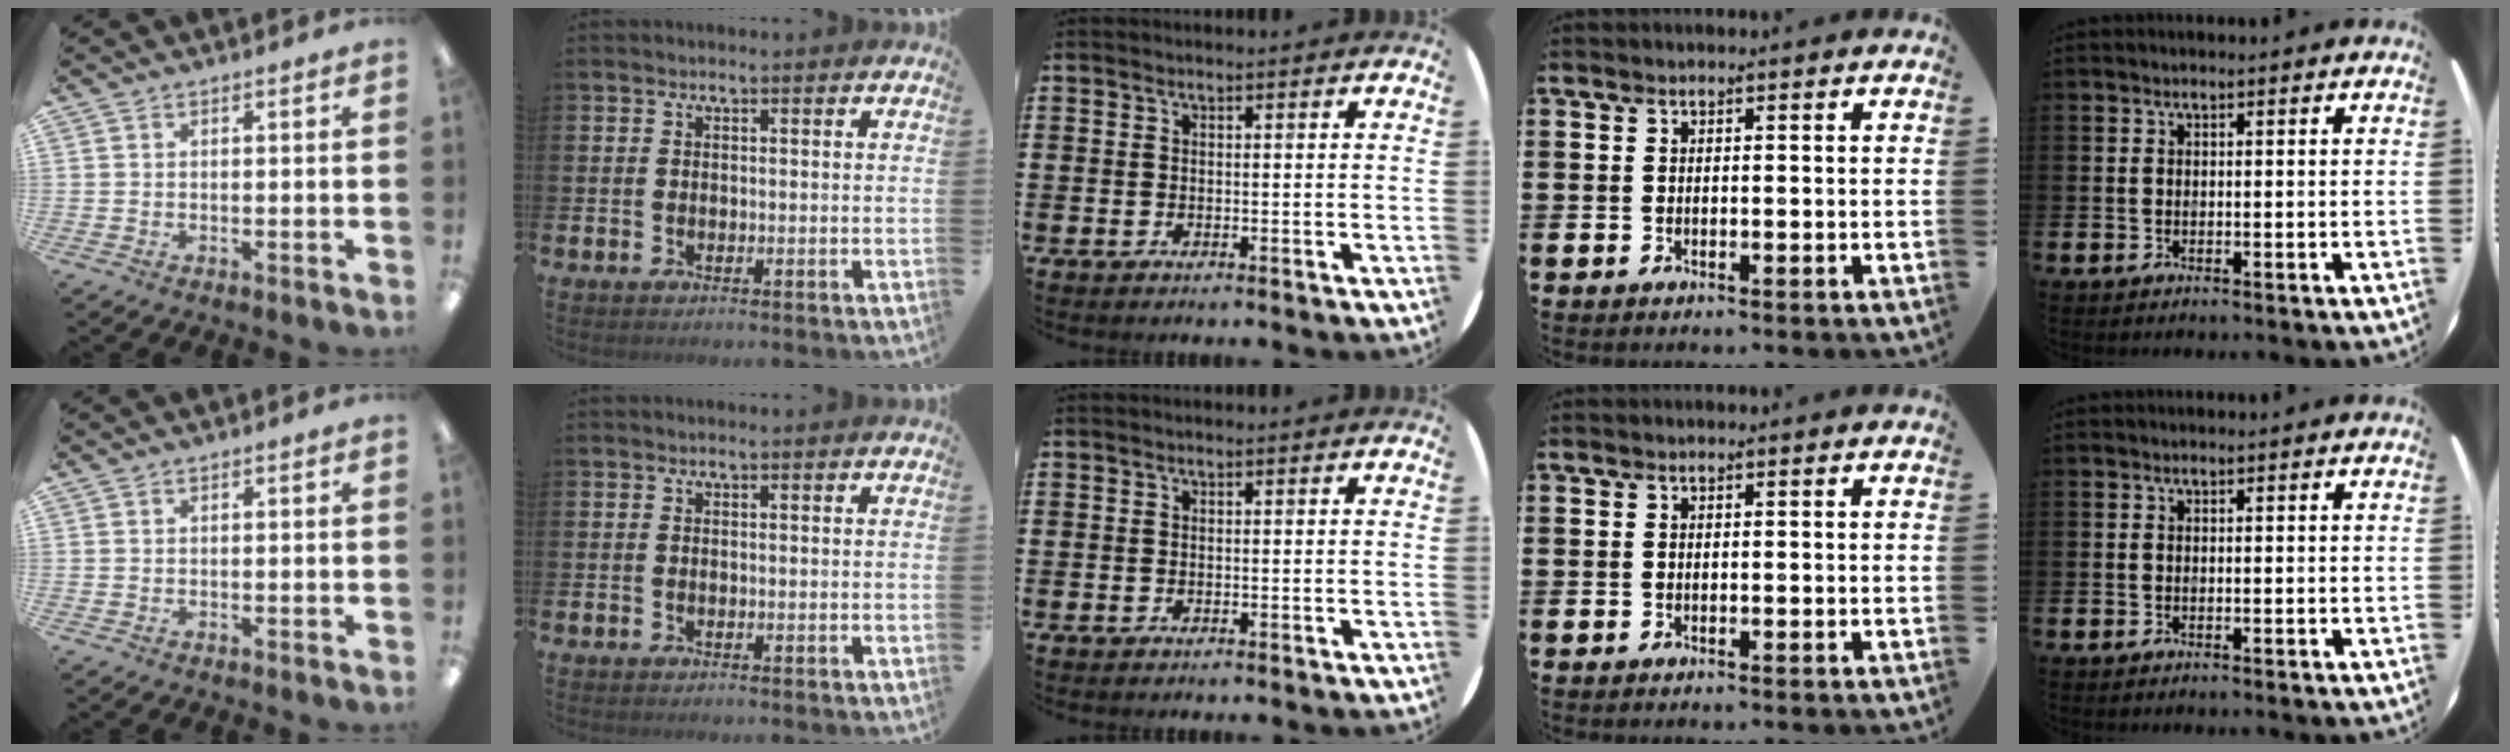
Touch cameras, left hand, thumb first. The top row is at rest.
{}